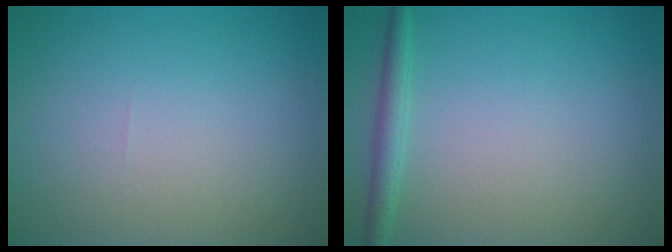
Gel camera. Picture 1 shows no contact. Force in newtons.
{"total": 1.8, "press": 1.8, "slide": 0.1}